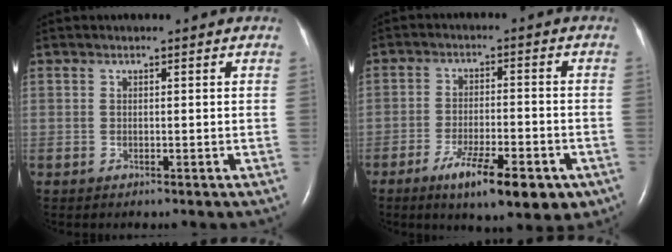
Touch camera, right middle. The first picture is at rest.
{"total": 11.3, "force": [-6.3, 2.8, 8.9], "torque": [-0.137, -0.012, -0.091]}